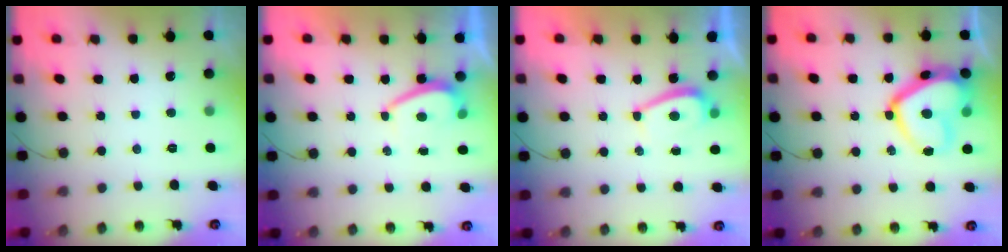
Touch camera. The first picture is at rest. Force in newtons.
{"total": 1.2, "press": 1.1, "slide": 0.5}
{"total": 2.4, "press": 2.3, "slide": 0.6}
{"total": 16.4, "press": 16.3, "slide": 1.6}